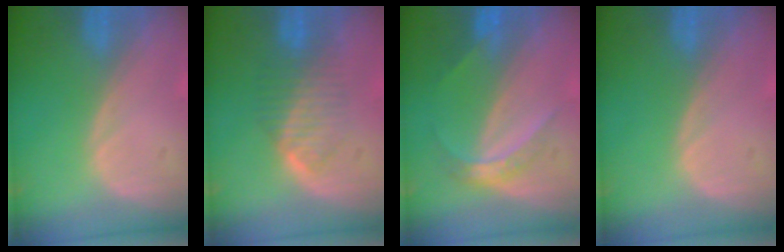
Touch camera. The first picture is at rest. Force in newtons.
{"total": 4.8, "press": 4.7, "slide": 1.0}
{"total": 4.8, "press": 4.3, "slide": 2.2}
{"total": 0.0}